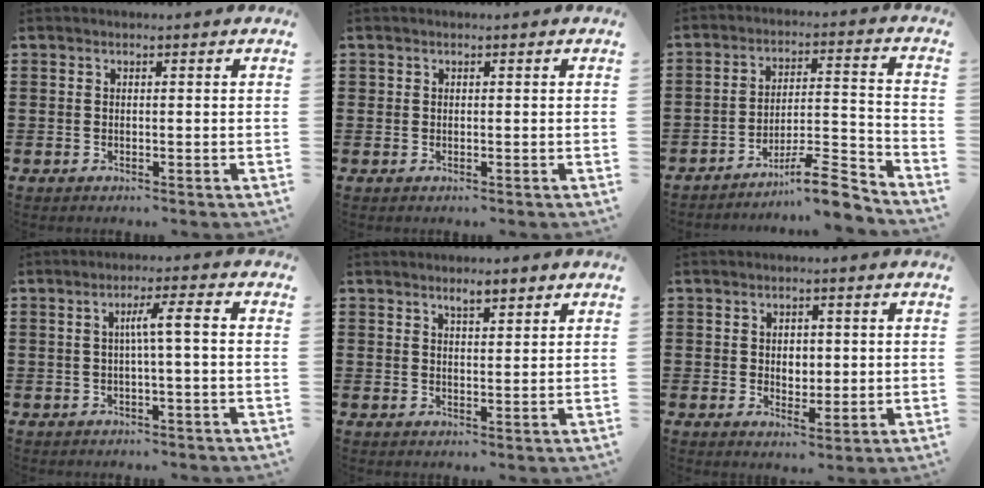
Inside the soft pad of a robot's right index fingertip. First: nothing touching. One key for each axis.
{"total": 0.5, "fx": 0.2, "fy": 0.5, "fz": -0.1, "tx": 0.002, "ty": 0.006, "tz": 0.003}
{"total": 9.3, "fx": -7.8, "fy": 0.8, "fz": 5.0, "tx": -0.069, "ty": 0.020, "tz": -0.148}
{"total": 4.5, "fx": -0.4, "fy": 0.2, "fz": 4.4, "tx": -0.083, "ty": 0.005, "tz": -0.013}
{"total": 2.6, "fx": 2.1, "fy": 0.4, "fz": 1.4, "tx": -0.031, "ty": 0.003, "tz": 0.037}
{"total": 2.5, "fx": 0.2, "fy": 2.0, "fz": 1.5, "tx": -0.029, "ty": 0.006, "tz": 0.001}